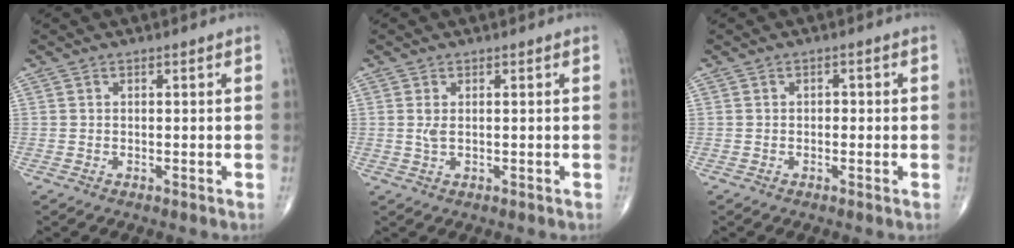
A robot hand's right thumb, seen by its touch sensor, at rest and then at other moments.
{"total": 1.5, "force": [0.3, 0.6, 1.4], "torque": [-0.034, -0.001, 0.010]}
{"total": 1.1, "force": [-0.1, 0.9, 0.7], "torque": [0.005, 0.003, -0.008]}